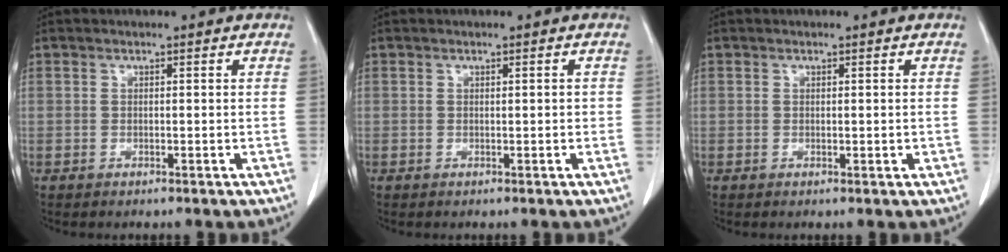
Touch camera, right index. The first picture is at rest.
{"total": 0.8, "force": [0.0, 0.2, 0.8], "torque": [-0.009, 0.001, 0.001]}
{"total": 0.9, "force": [0.0, 0.4, 0.8], "torque": [-0.014, -0.003, 0.006]}